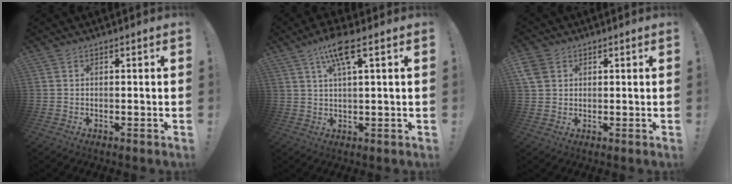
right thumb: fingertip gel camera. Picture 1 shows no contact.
{"total": 8.4, "force": [4.1, 1.5, 7.2], "torque": [-0.135, -0.005, 0.069]}
{"total": 5.6, "force": [2.5, 4.6, 2.1], "torque": [-0.041, -0.008, 0.049]}